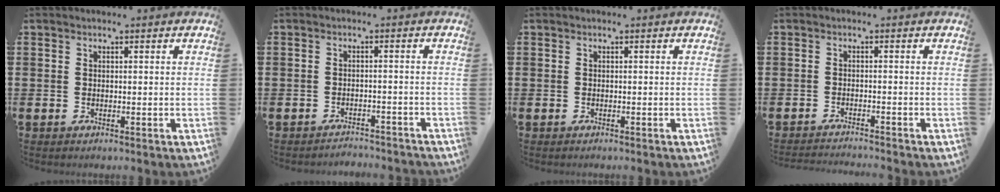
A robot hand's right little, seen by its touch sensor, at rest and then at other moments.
{"total": 1.9, "force": [-1.9, 0.0, -0.2], "torque": [-0.003, 0.004, -0.041]}
{"total": 0.0}
{"total": 1.3, "force": [-1.2, -0.3, 0.0], "torque": [-0.001, 0.002, -0.025]}